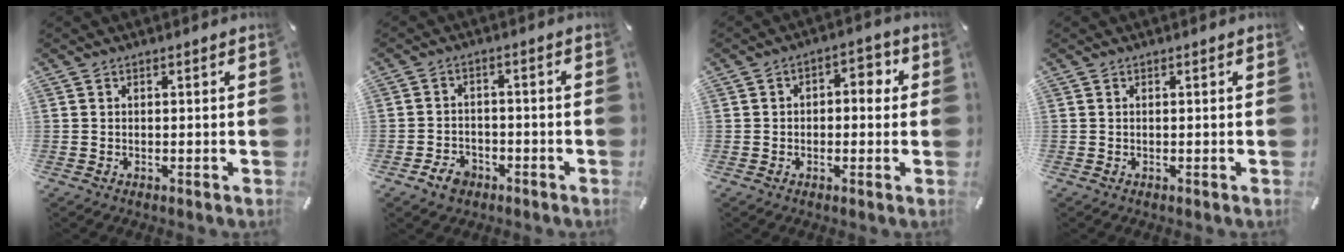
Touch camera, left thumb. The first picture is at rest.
{"total": 5.0, "force": [-3.0, 3.6, 1.8], "torque": [-0.040, 0.015, -0.057]}
{"total": 4.3, "force": [-0.8, 3.0, 3.0], "torque": [-0.033, 0.010, -0.024]}
{"total": 0.0}